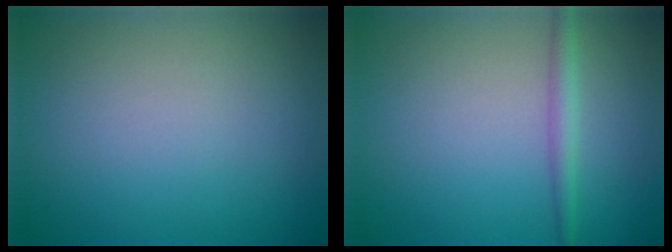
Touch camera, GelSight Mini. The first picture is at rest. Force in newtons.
{"total": 1.8, "press": 1.8, "slide": 0.0}